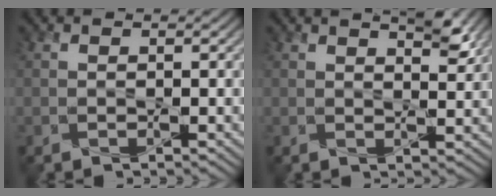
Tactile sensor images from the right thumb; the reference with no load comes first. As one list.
[{"total": 3.7, "force": [2.5, 1.0, 2.5], "torque": [-0.044, -0.002, 0.042]}]